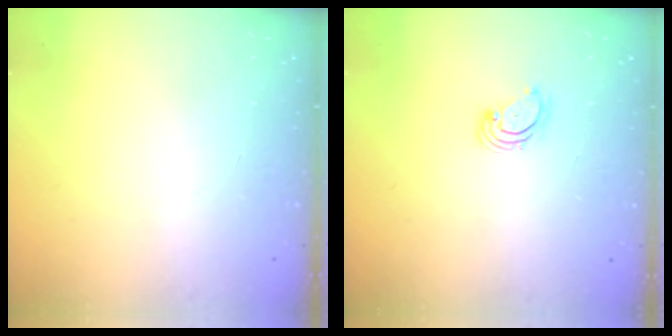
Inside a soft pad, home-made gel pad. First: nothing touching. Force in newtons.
{"total": 2.9, "press": 2.9, "slide": 0.4}